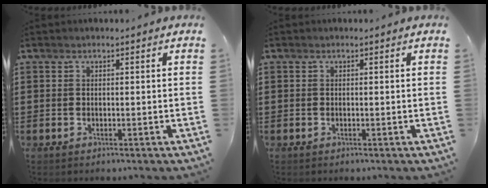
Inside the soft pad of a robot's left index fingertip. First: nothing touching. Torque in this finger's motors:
{"motor_torque": [0.00, 0.00, 0.00, 0.00]}